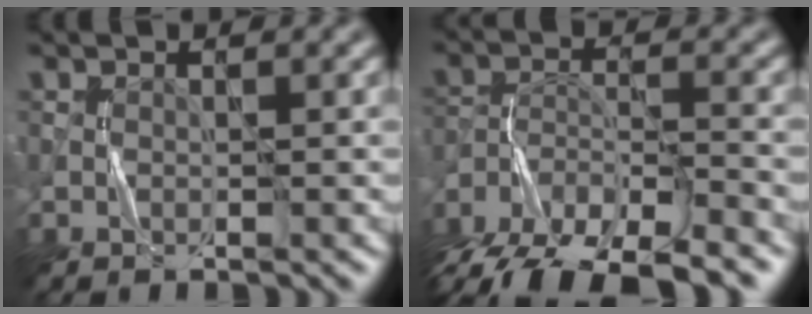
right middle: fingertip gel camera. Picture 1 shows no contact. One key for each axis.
{"total": 11.0, "fx": -9.0, "fy": 3.7, "fz": 5.1, "tx": -0.083, "ty": -0.018, "tz": -0.149}